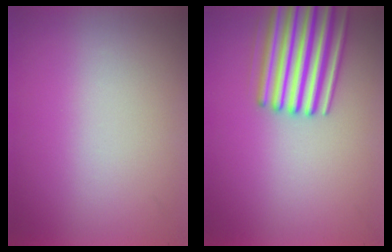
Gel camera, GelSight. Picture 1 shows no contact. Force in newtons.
{"total": 4.7}